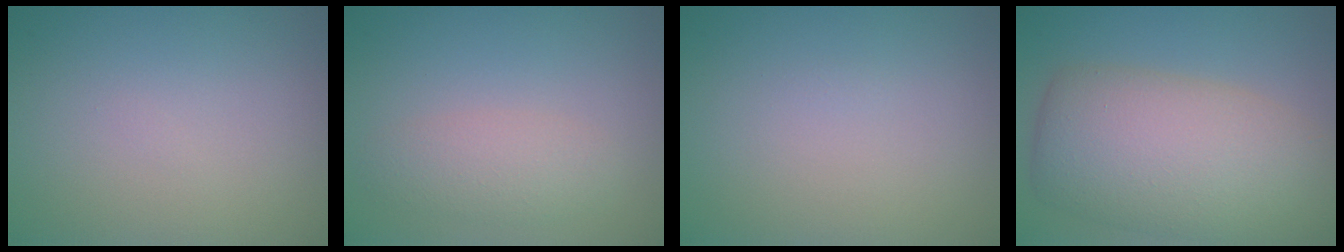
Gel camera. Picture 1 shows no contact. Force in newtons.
{"total": 2.4, "press": 2.4, "slide": 0.0}
{"total": 0.0}
{"total": 9.7, "press": 9.7, "slide": 0.4}